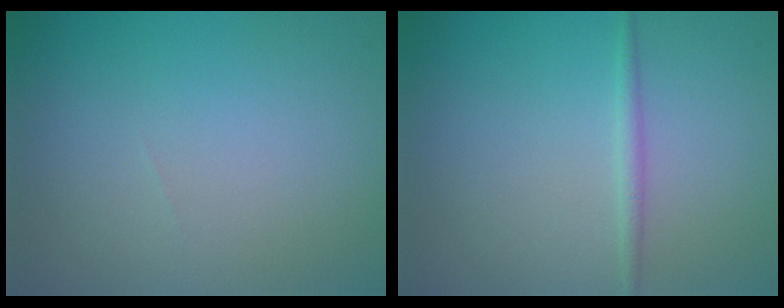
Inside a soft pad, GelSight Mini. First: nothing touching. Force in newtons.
{"total": 1.1, "press": 1.1, "slide": 0.0}